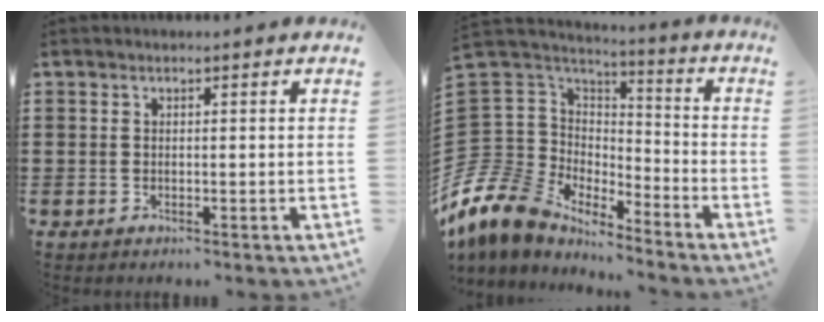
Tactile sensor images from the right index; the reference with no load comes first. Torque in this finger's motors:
{"motor_torque": [-0.54, 0.65, -1.05, -0.21]}